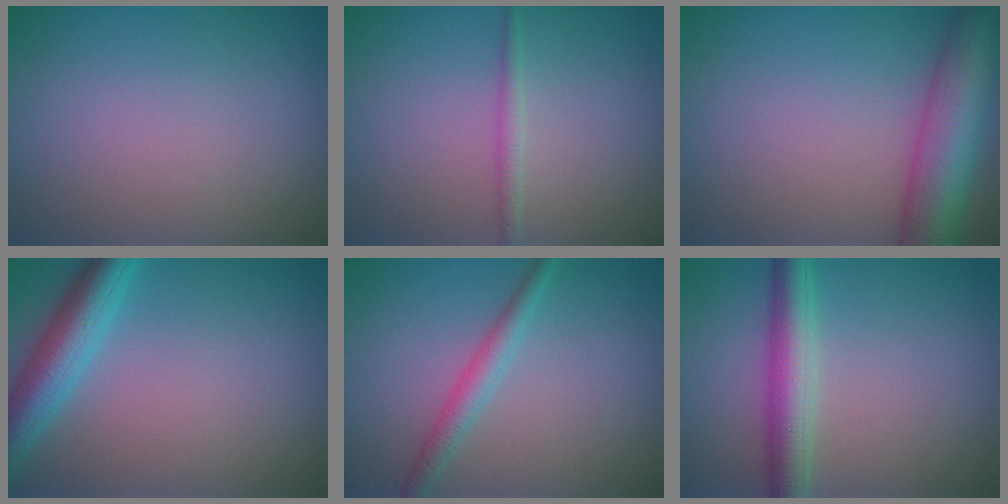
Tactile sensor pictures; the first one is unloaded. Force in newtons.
{"total": 1.2, "press": 1.2, "slide": 0.1}
{"total": 8.4, "press": 8.4, "slide": 0.3}
{"total": 5.1, "press": 5.1, "slide": 0.2}
{"total": 2.2, "press": 2.2, "slide": 0.1}
{"total": 4.4, "press": 4.4, "slide": 0.1}